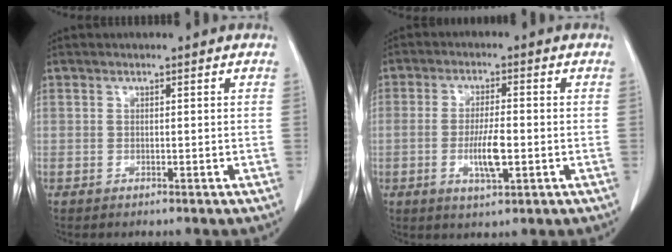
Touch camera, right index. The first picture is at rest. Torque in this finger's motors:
{"motor_torque": [1.67, -0.18, 0.65, 0.13]}